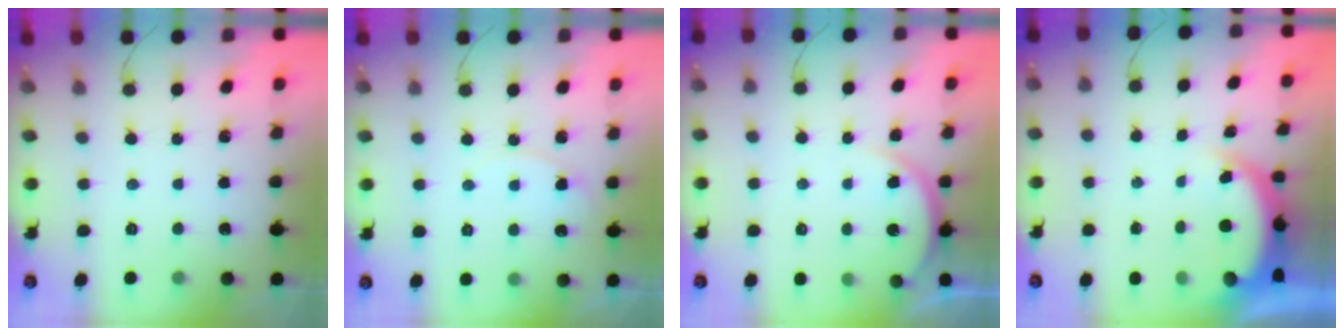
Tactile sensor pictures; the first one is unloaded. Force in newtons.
{"total": 3.7, "press": 3.7, "slide": 0.5}
{"total": 5.2, "press": 5.1, "slide": 0.6}
{"total": 4.6, "press": 4.6, "slide": 0.1}